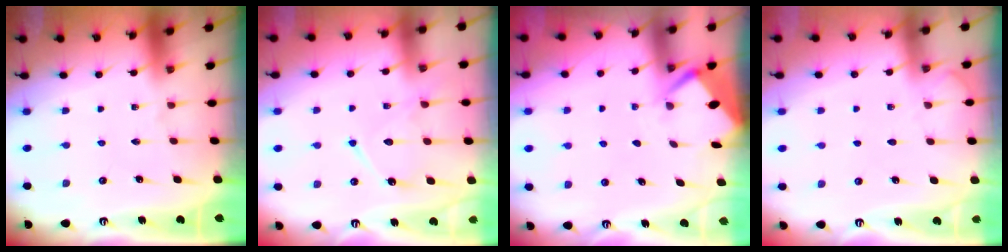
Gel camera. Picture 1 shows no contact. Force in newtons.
{"total": 12.3, "press": 12.2, "slide": 1.1}
{"total": 2.7, "press": 2.7, "slide": 0.4}
{"total": 2.3, "press": 2.3, "slide": 0.3}